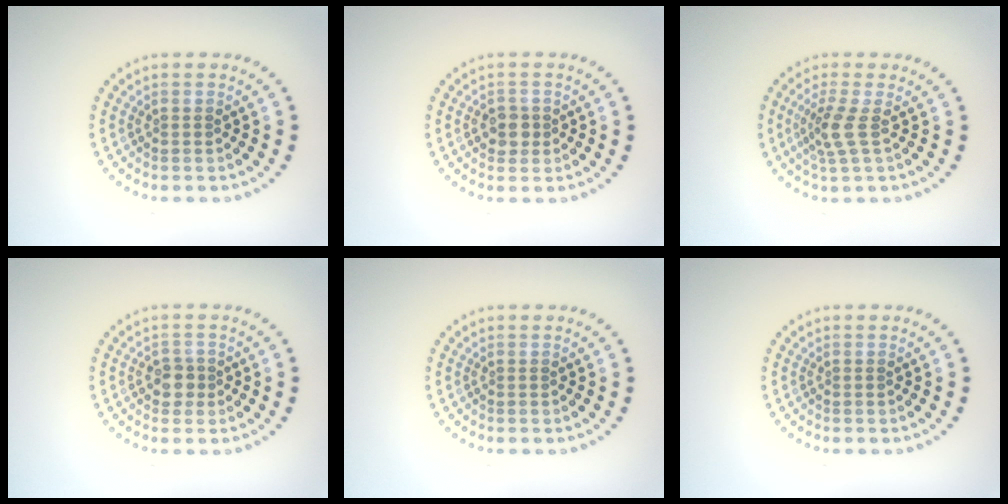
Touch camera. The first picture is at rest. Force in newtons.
{"total": 1.7, "press": 1.7, "slide": 0.5}
{"total": 2.2, "press": 1.8, "slide": 1.4}
{"total": 1.8, "press": 1.6, "slide": 0.7}
{"total": 0.0}
{"total": 0.0}